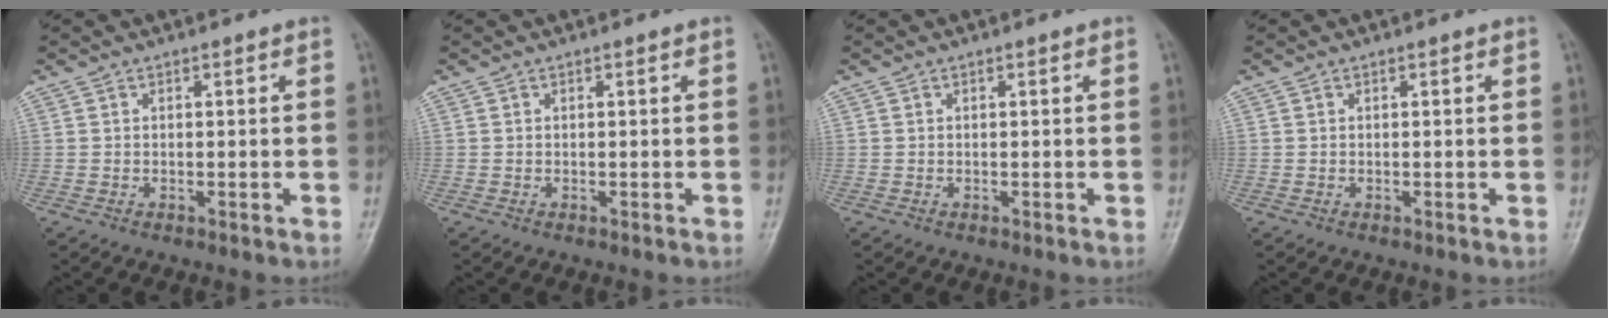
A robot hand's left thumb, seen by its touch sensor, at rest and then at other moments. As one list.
[{"total": 0.0}, {"total": 0.0}, {"total": 0.0}]